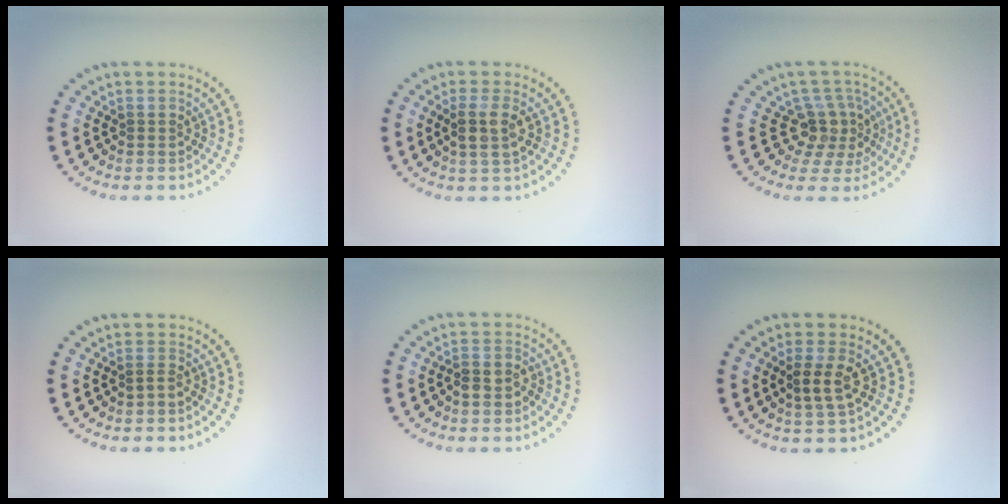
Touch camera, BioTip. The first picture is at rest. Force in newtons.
{"total": 2.3, "press": 2.1, "slide": 0.8}
{"total": 3.7, "press": 2.6, "slide": 2.6}
{"total": 0.5, "press": 0.3, "slide": 0.4}
{"total": 1.6, "press": 1.5, "slide": 0.7}
{"total": 2.2, "press": 2.1, "slide": 0.8}